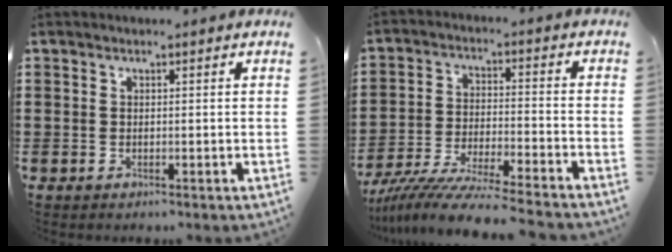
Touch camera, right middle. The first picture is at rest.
{"total": 8.7, "force": [-8.1, -0.4, 3.0], "torque": [-0.060, -0.004, -0.160]}